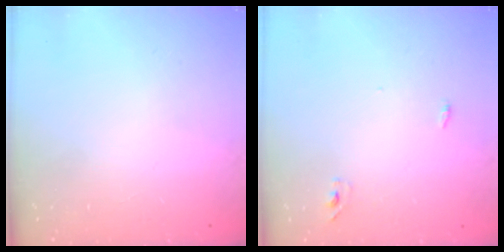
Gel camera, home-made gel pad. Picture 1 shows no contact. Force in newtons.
{"total": 2.9, "press": 2.7, "slide": 1.0}